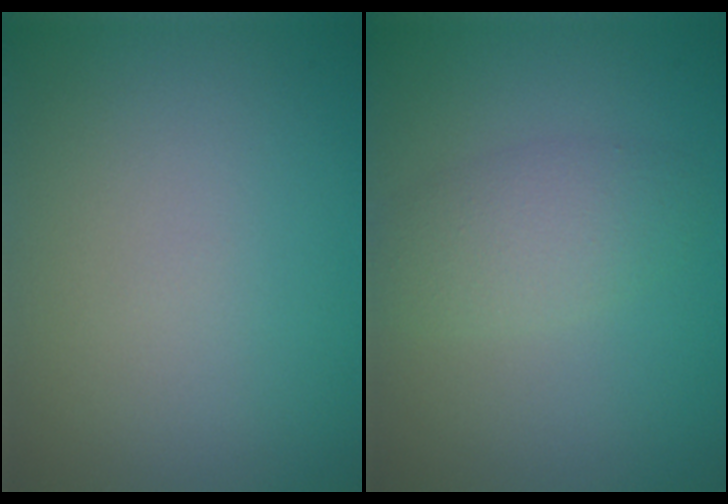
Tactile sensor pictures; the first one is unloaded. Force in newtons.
{"total": 2.9, "press": 2.9, "slide": 0.1}